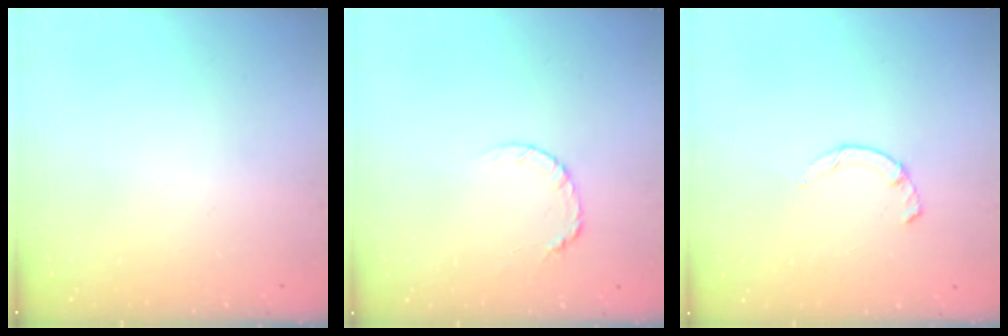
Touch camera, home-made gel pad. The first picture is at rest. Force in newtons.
{"total": 5.3, "press": 5.2, "slide": 0.6}
{"total": 1.9, "press": 1.9, "slide": 0.3}